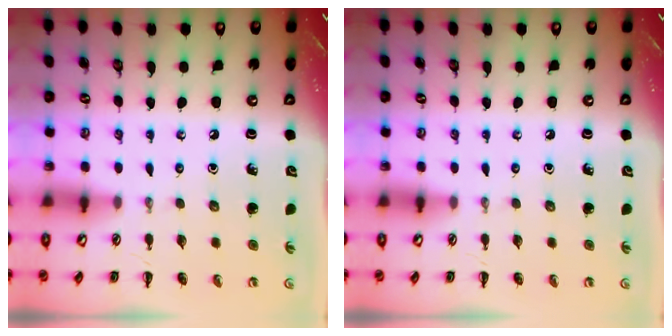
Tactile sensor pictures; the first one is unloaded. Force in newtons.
{"total": 0.0}